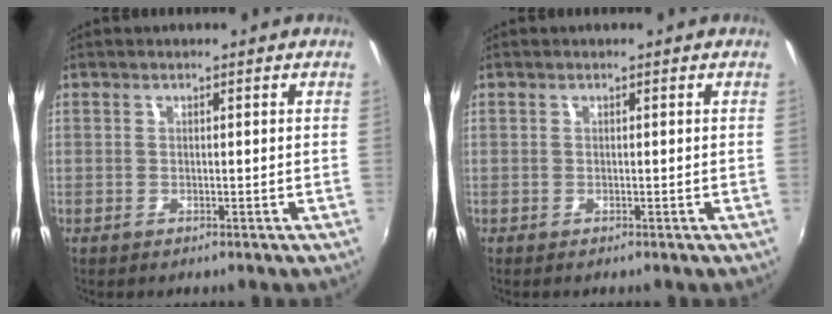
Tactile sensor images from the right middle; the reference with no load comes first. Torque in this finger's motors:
{"motor_torque": [0.13, -0.15, -0.01, 0.02]}